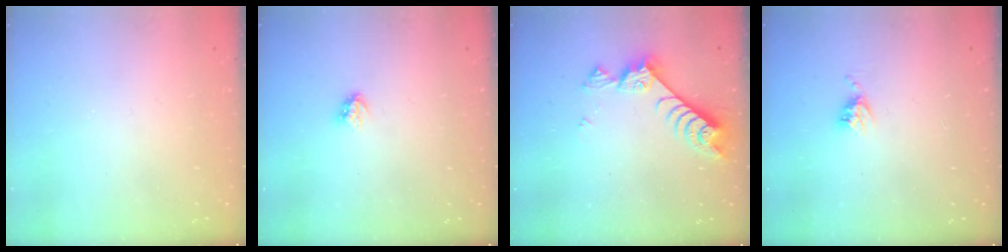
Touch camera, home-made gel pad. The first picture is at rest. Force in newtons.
{"total": 3.0, "press": 2.9, "slide": 0.4}
{"total": 7.7, "press": 7.6, "slide": 1.2}
{"total": 4.8, "press": 4.8, "slide": 0.4}